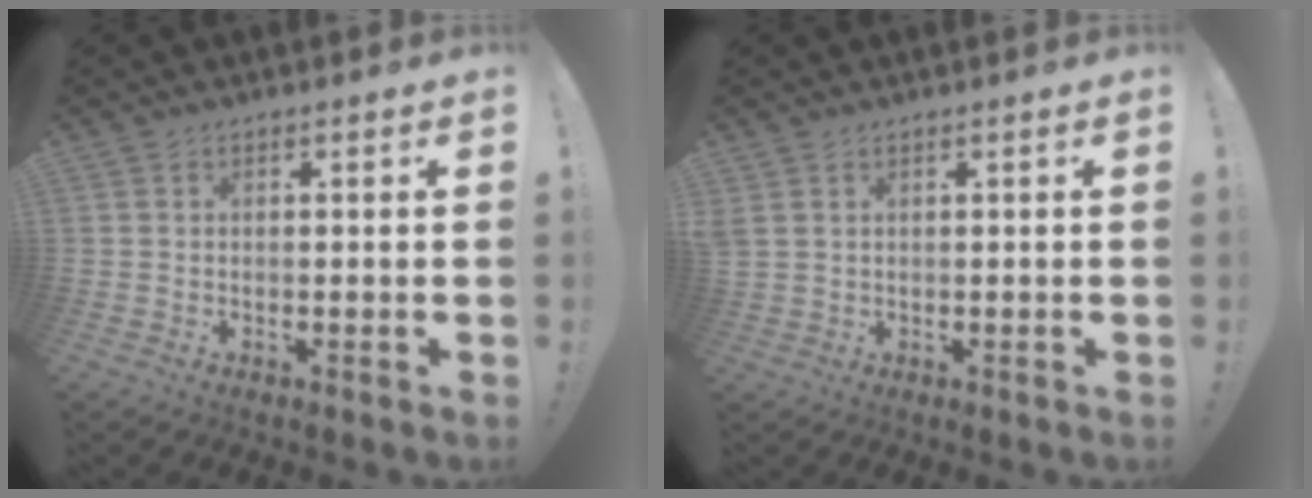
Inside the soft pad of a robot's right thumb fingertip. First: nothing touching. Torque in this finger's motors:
{"motor_torque": [0.18, 0.21, 0.88, 0.43, 0.07]}